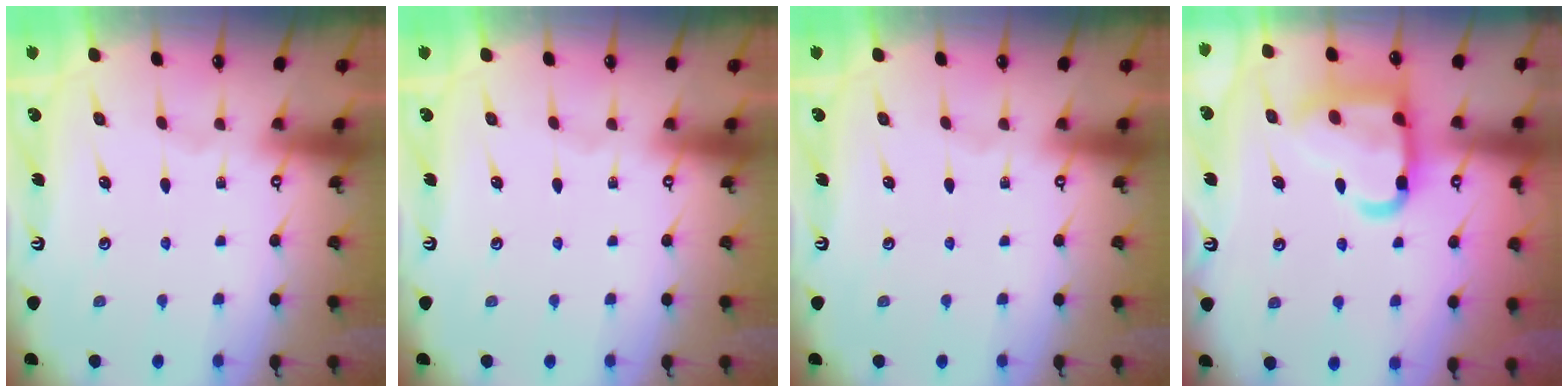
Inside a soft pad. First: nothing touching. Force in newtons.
{"total": 0.0}
{"total": 0.0}
{"total": 19.0, "press": 18.9, "slide": 1.9}